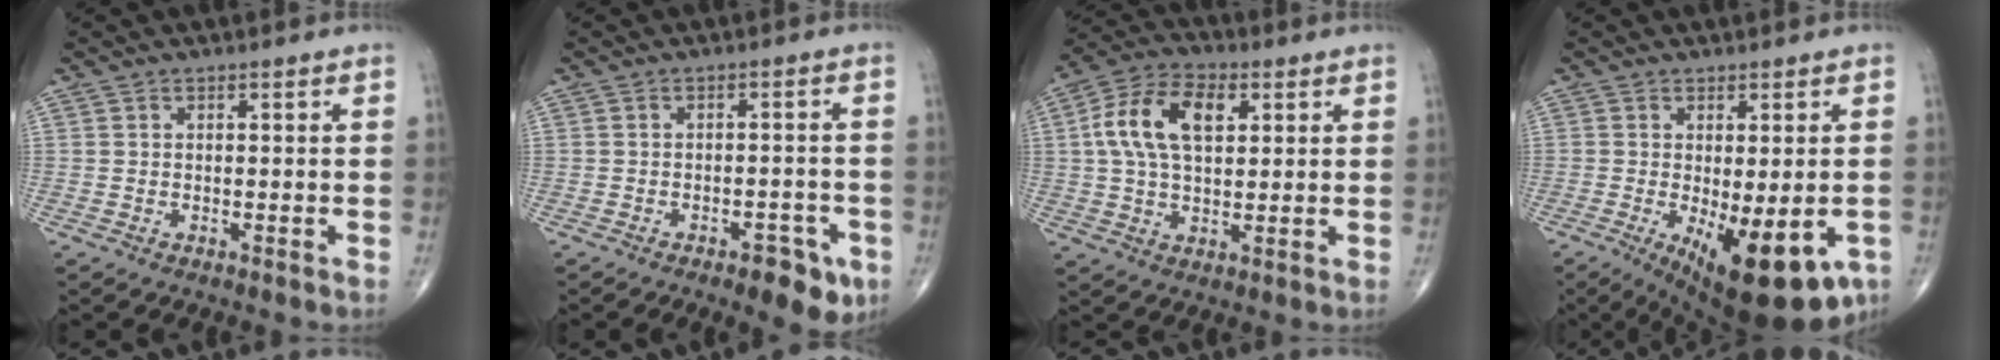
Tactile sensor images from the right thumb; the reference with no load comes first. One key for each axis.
{"total": 6.8, "fx": -3.7, "fy": 2.9, "fz": 4.9, "tx": -0.044, "ty": 0.015, "tz": -0.044}
{"total": 12.9, "fx": 3.1, "fy": 7.4, "fz": 10.0, "tx": -0.183, "ty": 0.015, "tz": 0.052}
{"total": 15.8, "fx": -6.0, "fy": 6.0, "fz": 13.3, "tx": -0.169, "ty": -0.019, "tz": -0.073}